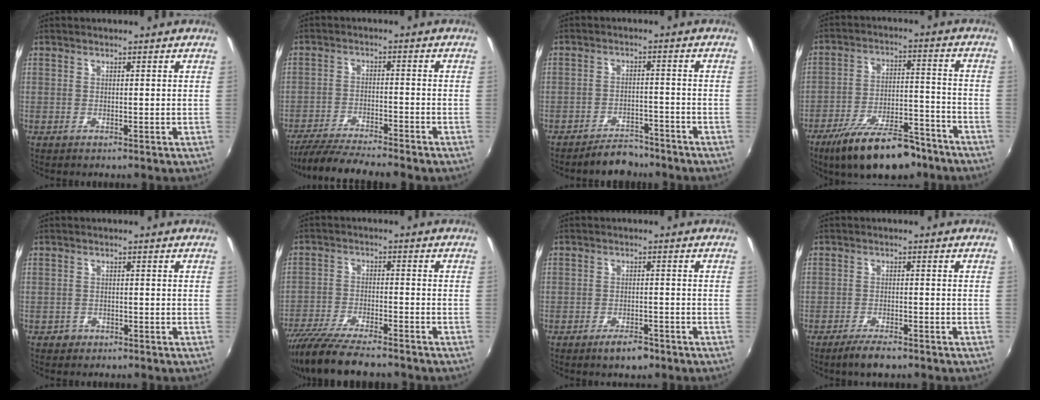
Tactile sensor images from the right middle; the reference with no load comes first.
{"total": 12.0, "force": [-10.8, 0.7, 5.2], "torque": [-0.119, -0.012, -0.181]}
{"total": 5.8, "force": [-5.2, 2.1, 1.3], "torque": [-0.041, 0.007, -0.074]}
{"total": 17.3, "force": [-12.9, 5.8, 9.9], "torque": [-0.181, -0.011, -0.194]}
{"total": 1.7, "force": [-1.0, 1.3, 0.3], "torque": [-0.010, 0.001, -0.013]}
{"total": 14.4, "force": [-12.4, 2.2, 7.0], "torque": [-0.152, -0.036, -0.214]}
{"total": 3.8, "force": [-2.8, 1.6, 2.0], "torque": [-0.043, 0.002, -0.041]}
{"total": 4.4, "force": [-3.5, 1.0, 2.5], "torque": [-0.062, -0.008, -0.065]}